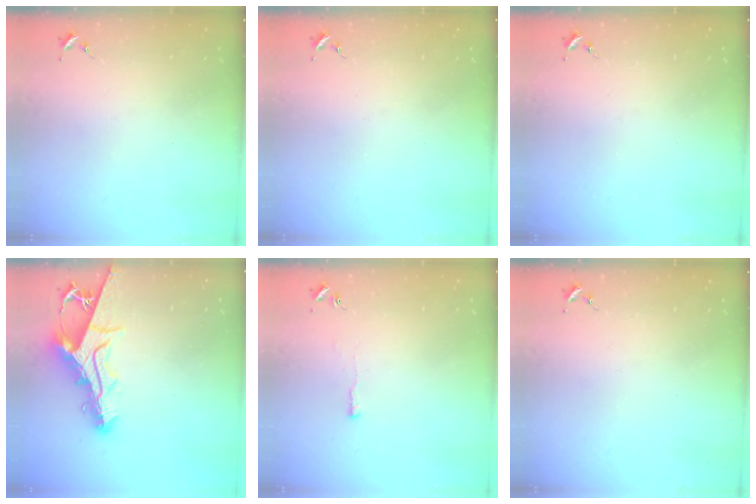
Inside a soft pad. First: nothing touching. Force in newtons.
{"total": 0.0}
{"total": 0.0}
{"total": 15.2, "press": 15.2, "slide": 1.3}
{"total": 3.3, "press": 3.2, "slide": 0.6}
{"total": 0.0}